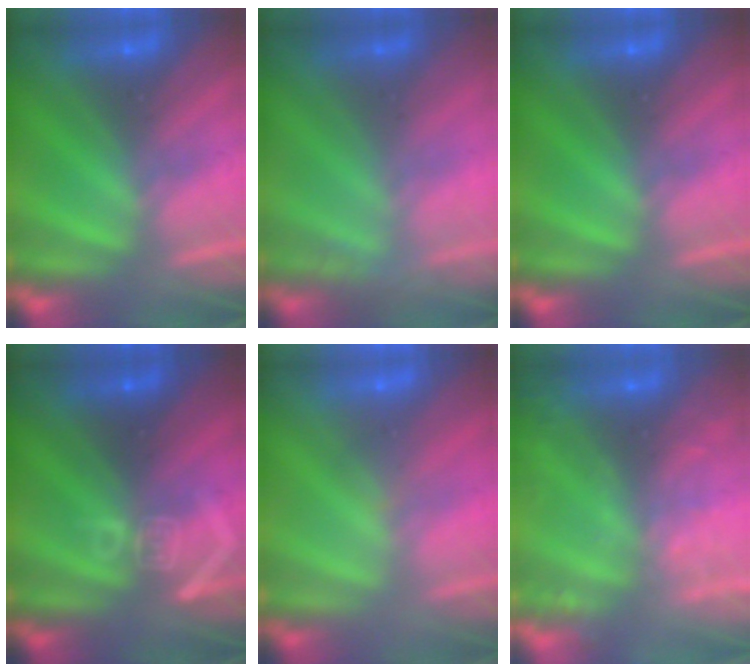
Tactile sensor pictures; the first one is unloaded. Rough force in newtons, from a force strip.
{"total": 2.7}
{"total": 0.0}
{"total": 2.9}
{"total": 2.8}
{"total": 6.7}